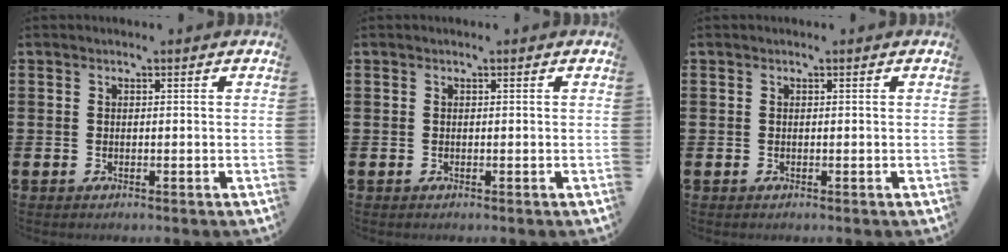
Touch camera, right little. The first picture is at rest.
{"total": 0.0}
{"total": 0.0}